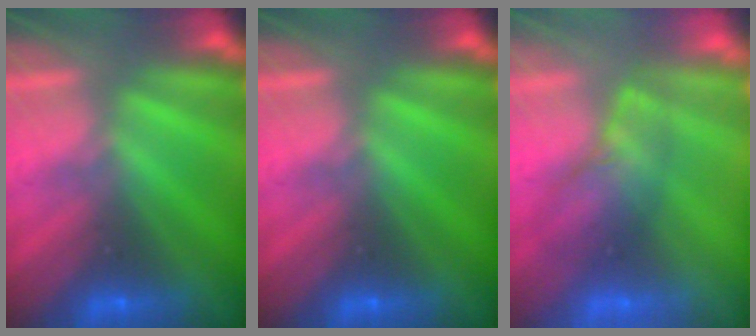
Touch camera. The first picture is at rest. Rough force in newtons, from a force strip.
{"total": 0.0}
{"total": 2.5}